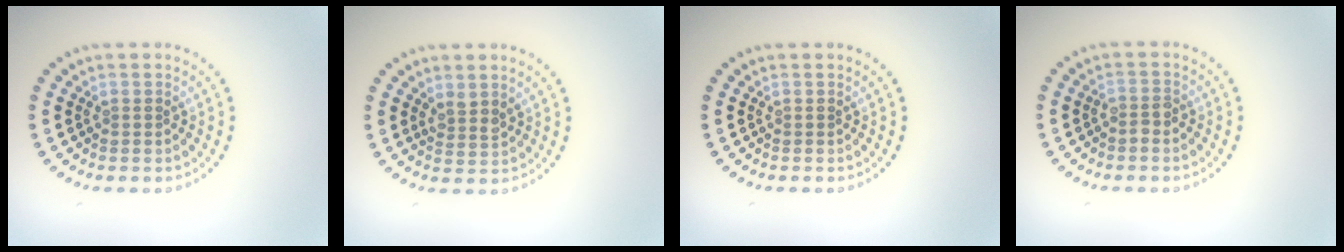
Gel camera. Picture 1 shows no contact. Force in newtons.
{"total": 1.4, "press": 1.1, "slide": 0.9}
{"total": 0.0}
{"total": 1.2, "press": 0.9, "slide": 0.7}